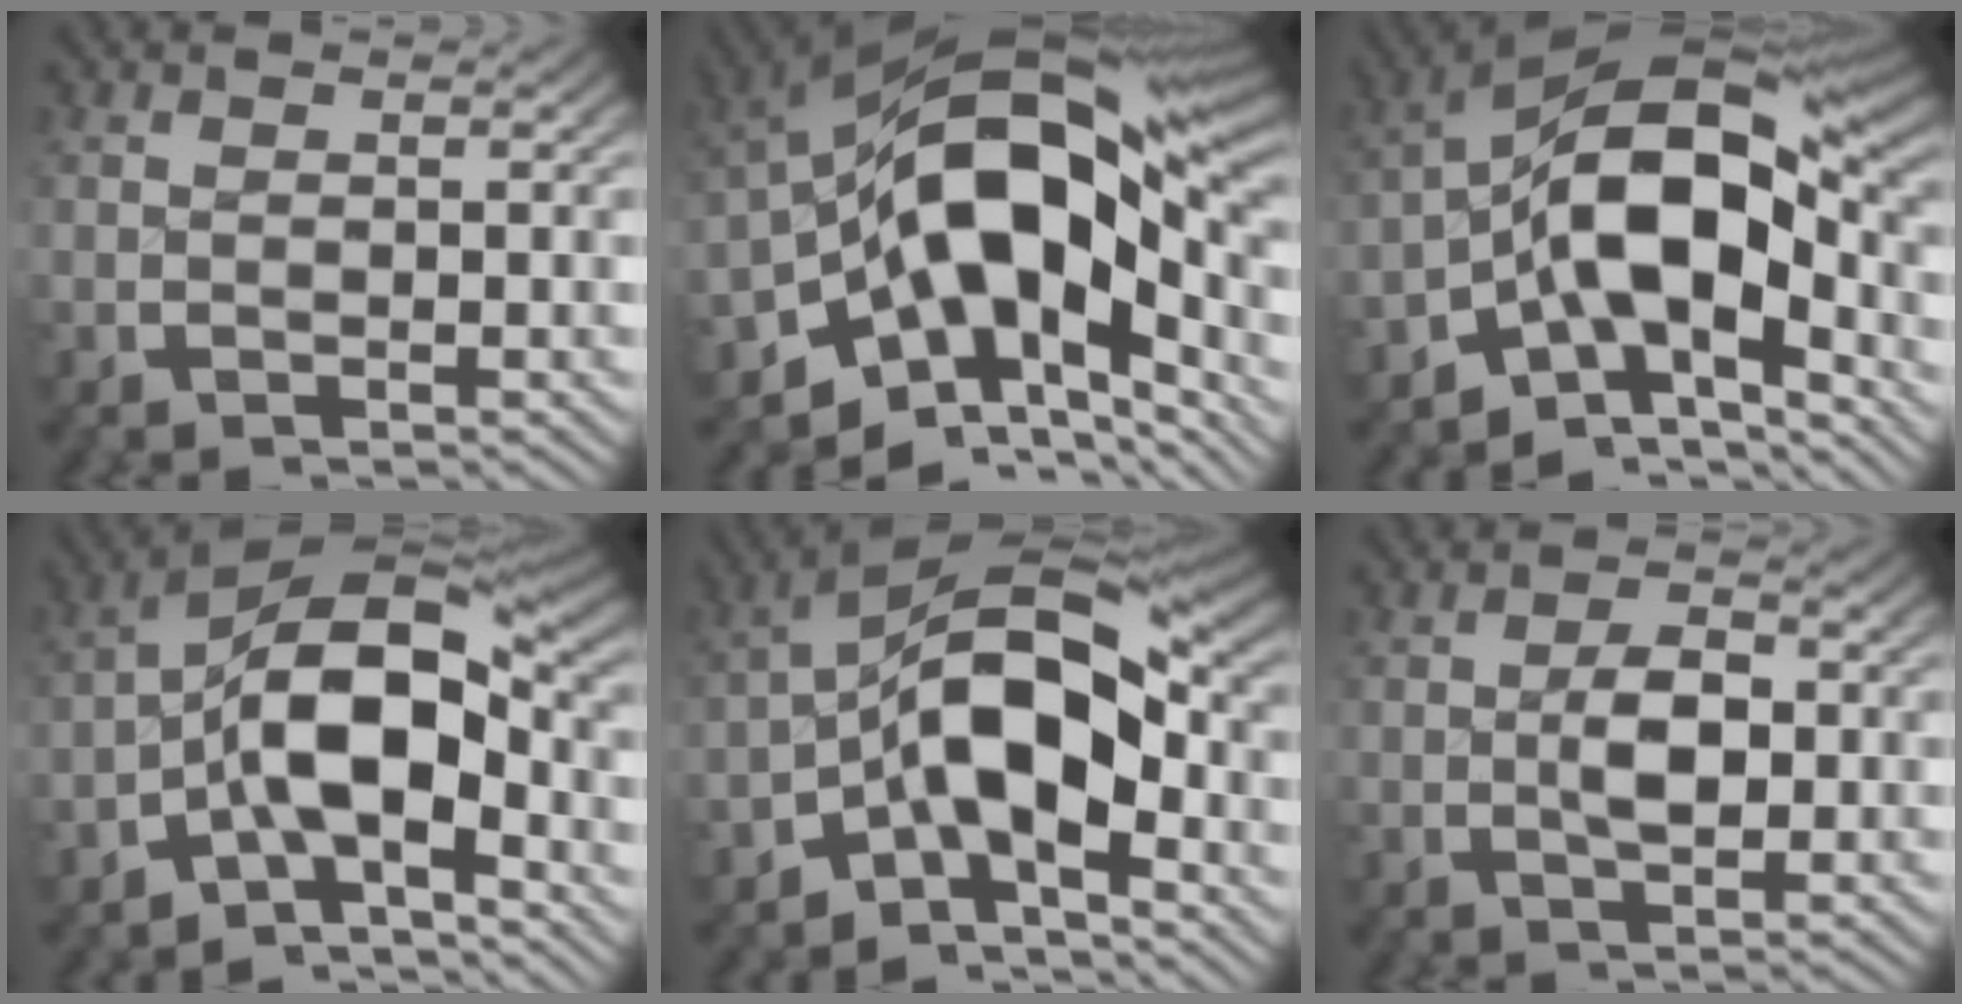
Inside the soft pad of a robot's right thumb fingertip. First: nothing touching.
{"total": 19.3, "force": [-2.8, 11.6, 15.2], "torque": [-0.253, -0.042, -0.024]}
{"total": 16.9, "force": [-2.4, 10.3, 13.2], "torque": [-0.223, -0.038, -0.027]}
{"total": 13.5, "force": [-2.1, 7.5, 11.0], "torque": [-0.196, -0.037, -0.022]}
{"total": 14.1, "force": [-1.8, 7.6, 11.7], "torque": [-0.196, -0.029, -0.020]}
{"total": 3.5, "force": [-0.2, 2.0, 2.9], "torque": [-0.056, -0.007, 0.000]}